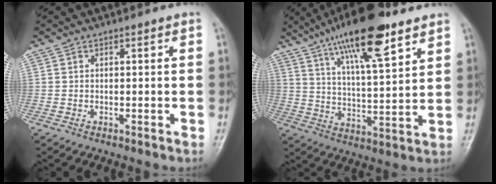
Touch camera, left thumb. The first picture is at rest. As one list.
[{"total": 17.5, "force": [11.0, 4.6, 12.8], "torque": [-0.196, -0.039, 0.189]}]